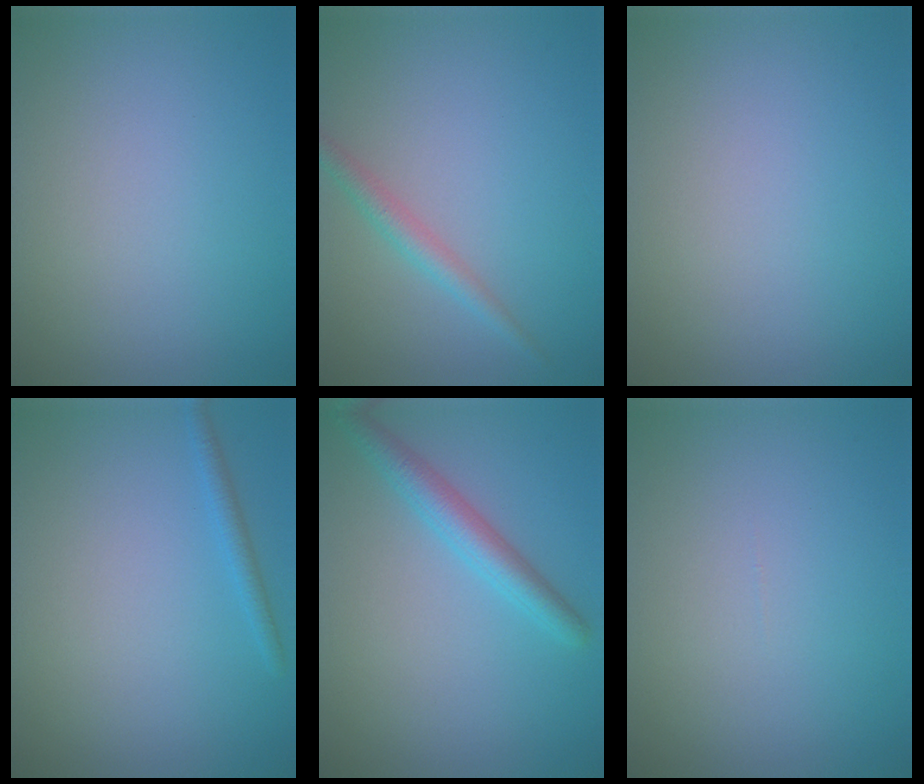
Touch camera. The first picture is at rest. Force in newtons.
{"total": 1.9, "press": 1.9, "slide": 0.0}
{"total": 0.0}
{"total": 1.3, "press": 1.3, "slide": 0.0}
{"total": 3.1, "press": 3.1, "slide": 0.2}
{"total": 0.0}